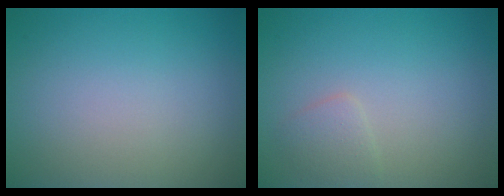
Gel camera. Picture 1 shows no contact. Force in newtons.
{"total": 1.3, "press": 1.3, "slide": 0.1}